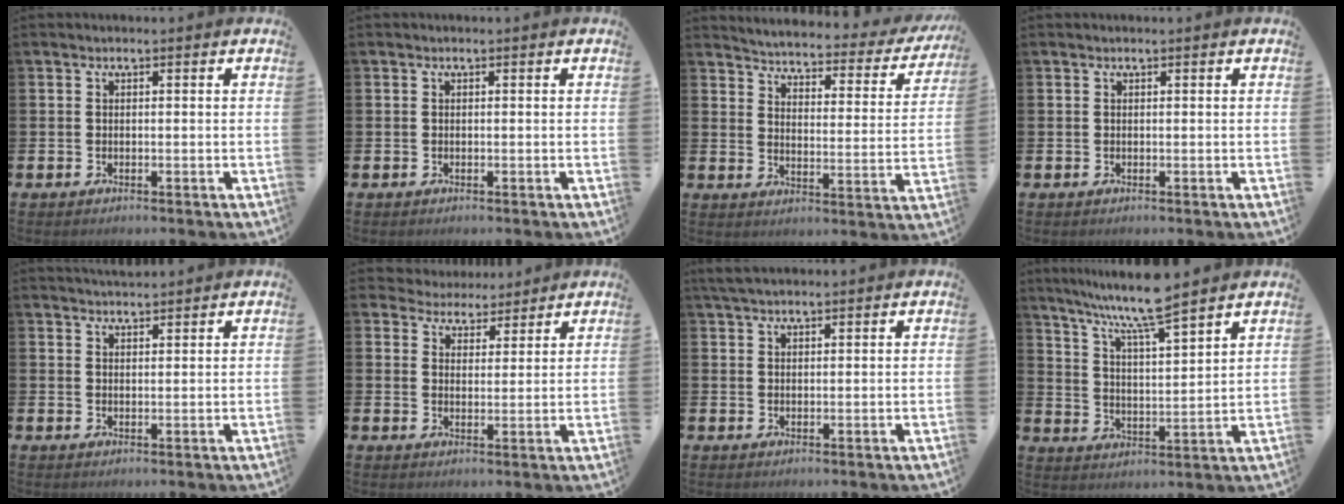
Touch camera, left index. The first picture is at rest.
{"total": 0.0}
{"total": 3.2, "force": [3.1, 0.8, 0.7], "torque": [-0.039, -0.032, 0.044]}
{"total": 0.0}
{"total": 2.6, "force": [2.5, 0.4, 0.2], "torque": [0.001, -0.012, 0.044]}
{"total": 4.4, "force": [4.1, 1.4, -0.5], "torque": [-0.009, -0.025, 0.074]}
{"total": 2.8, "force": [2.4, 0.8, 1.1], "torque": [-0.025, 0.001, 0.046]}
{"total": 8.4, "force": [7.7, 0.2, 3.5], "torque": [-0.088, -0.043, 0.134]}